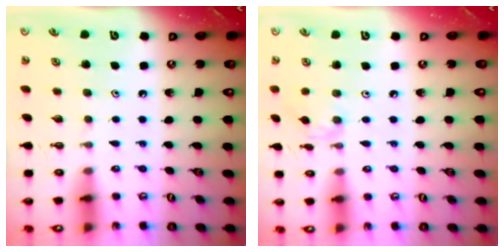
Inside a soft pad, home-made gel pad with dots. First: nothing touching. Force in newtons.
{"total": 2.7, "press": 2.7, "slide": 0.6}